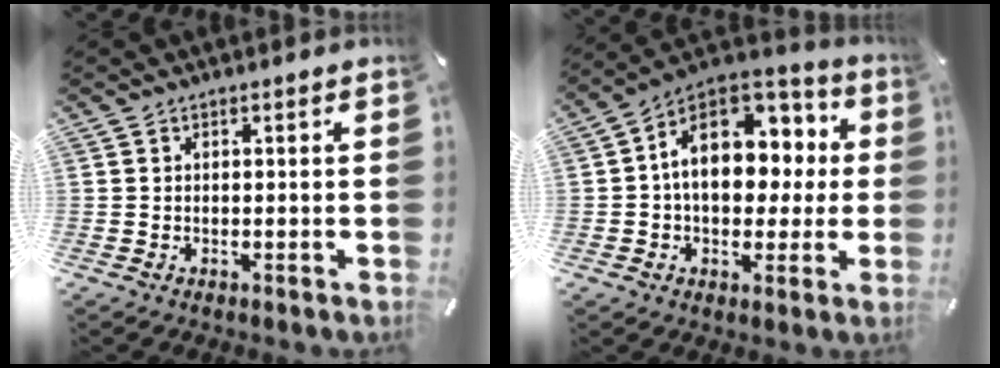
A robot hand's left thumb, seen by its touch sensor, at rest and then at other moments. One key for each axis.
{"total": 16.2, "fx": 2.8, "fy": 11.8, "fz": 10.7, "tx": -0.158, "ty": -0.003, "tz": 0.053}